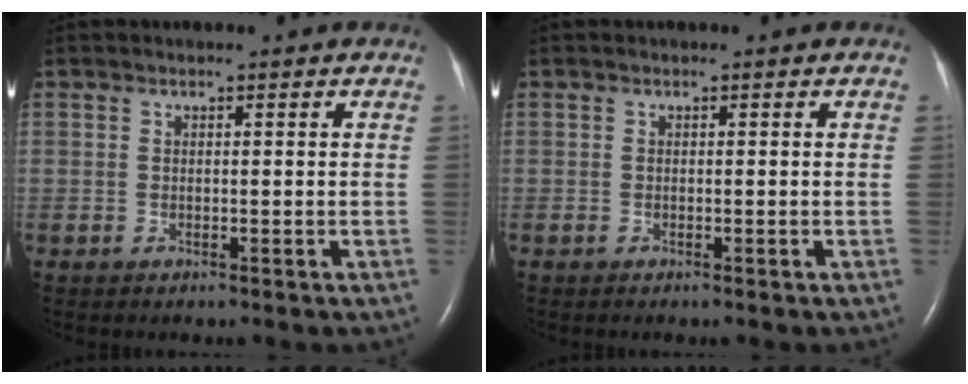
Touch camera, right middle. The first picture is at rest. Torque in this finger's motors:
{"motor_torque": [0.07, -0.07, 0.01, -0.01]}